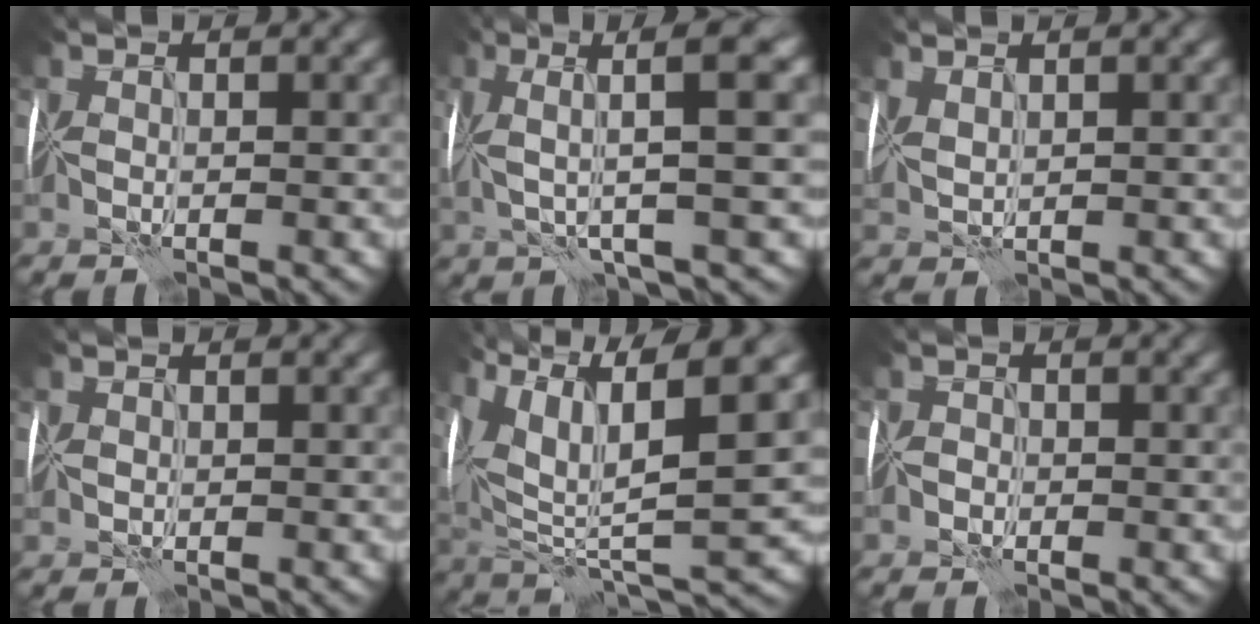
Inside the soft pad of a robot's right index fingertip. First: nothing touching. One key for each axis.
{"total": 6.4, "fx": 2.0, "fy": 0.8, "fz": 6.1, "tx": -0.108, "ty": 0.017, "tz": 0.031}
{"total": 1.8, "fx": 1.3, "fy": 0.7, "fz": 1.0, "tx": -0.028, "ty": 0.007, "tz": 0.030}
{"total": 1.0, "fx": 0.5, "fy": 0.9, "fz": 0.1, "tx": -0.003, "ty": 0.004, "tz": 0.009}
{"total": 13.9, "fx": 6.7, "fy": 4.2, "fz": 11.5, "tx": -0.229, "ty": 0.022, "tz": 0.130}
{"total": 0.8, "fx": -0.3, "fy": 0.8, "fz": 0.1, "tx": 0.008, "ty": 0.007, "tz": -0.008}